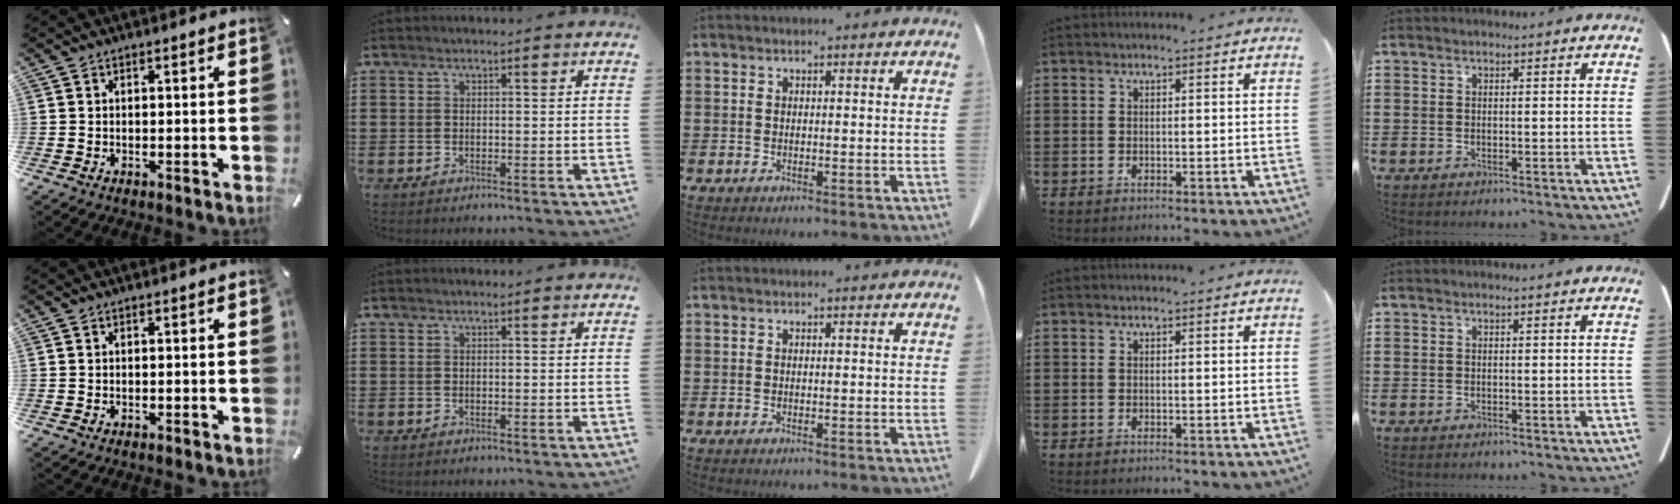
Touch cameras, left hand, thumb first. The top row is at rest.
{}